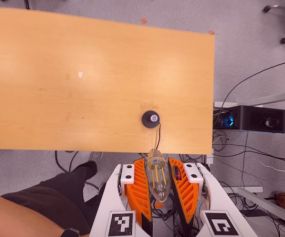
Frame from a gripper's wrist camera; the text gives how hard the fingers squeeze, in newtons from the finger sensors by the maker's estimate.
{"total": 13.5, "left": 14.2, "right": 12.8}